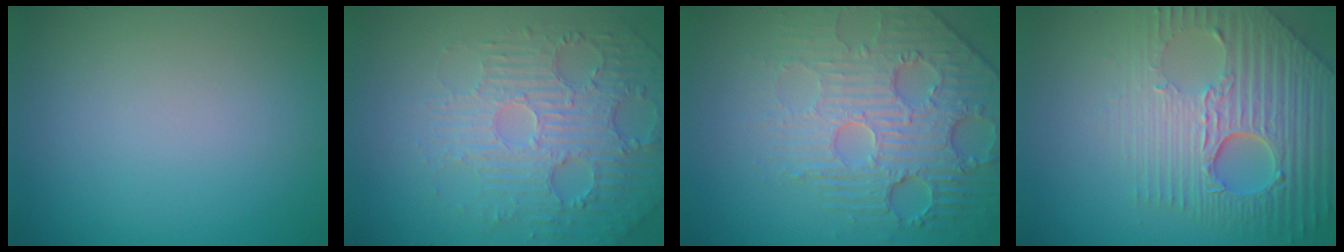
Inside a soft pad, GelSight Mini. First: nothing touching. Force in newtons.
{"total": 5.5, "press": 3.8, "slide": 4.0}
{"total": 5.4, "press": 4.9, "slide": 2.4}
{"total": 9.0, "press": 6.1, "slide": 6.6}